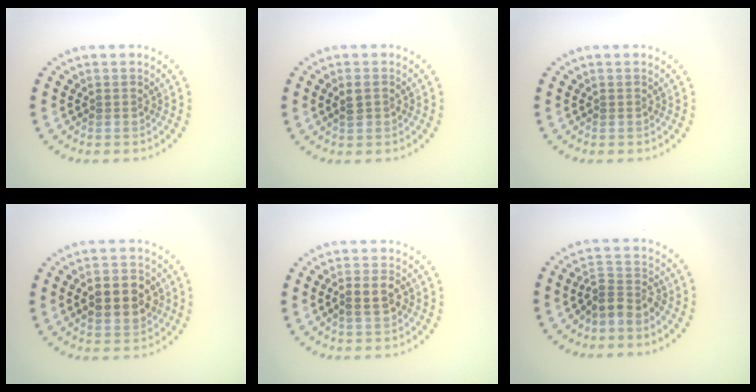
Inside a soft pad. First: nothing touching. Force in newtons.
{"total": 1.4, "press": 1.4, "slide": 0.2}
{"total": 0.0}
{"total": 5.3, "press": 5.3, "slide": 0.2}
{"total": 2.4, "press": 2.3, "slide": 0.6}
{"total": 2.8, "press": 2.1, "slide": 1.8}